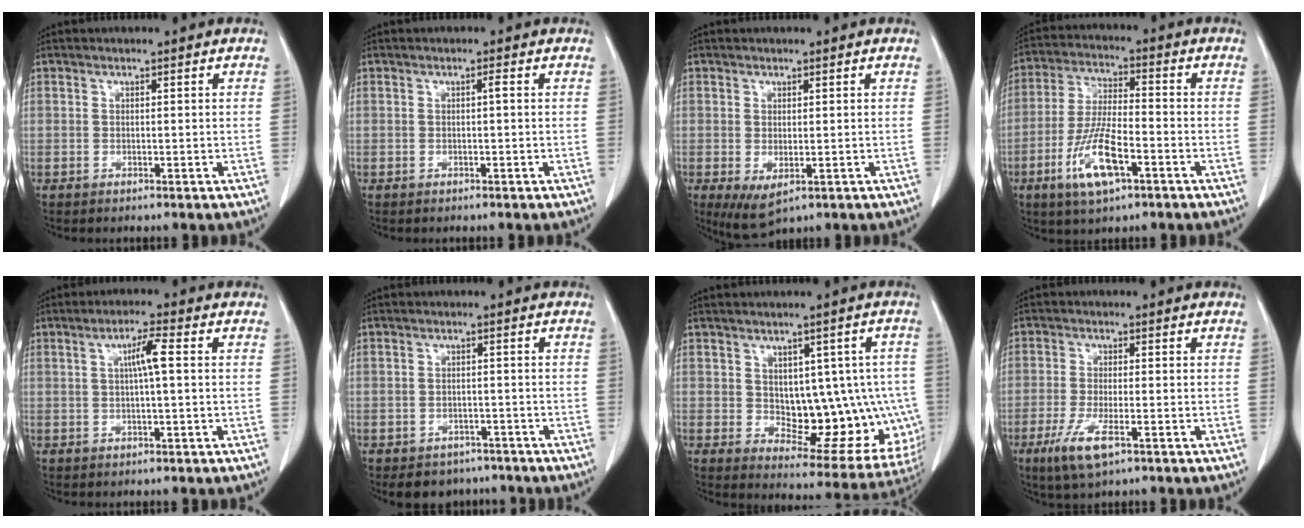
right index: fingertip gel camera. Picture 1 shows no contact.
{"total": 0.6, "force": [0.0, 0.0, 0.6], "torque": [-0.009, 0.001, 0.002]}
{"total": 4.3, "force": [-1.4, 1.8, 3.7], "torque": [-0.067, -0.018, -0.008]}
{"total": 10.4, "force": [-4.6, 2.5, 9.0], "torque": [-0.191, -0.011, -0.083]}
{"total": 3.9, "force": [0.7, 0.4, 3.8], "torque": [-0.067, 0.010, 0.010]}
{"total": 5.6, "force": [-4.5, 3.4, 0.4], "torque": [0.010, 0.013, -0.058]}
{"total": 14.7, "force": [-0.4, 8.2, 12.2], "torque": [-0.129, 0.014, 0.020]}
{"total": 6.3, "force": [-3.4, 1.3, 5.2], "torque": [-0.111, -0.017, -0.058]}